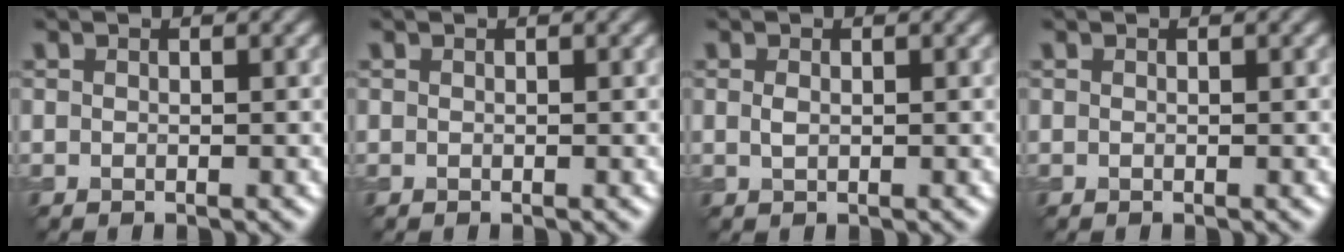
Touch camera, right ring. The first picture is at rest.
{"total": 0.0}
{"total": 0.7, "force": [0.1, 0.4, 0.6], "torque": [-0.016, -0.001, 0.003]}
{"total": 0.0}